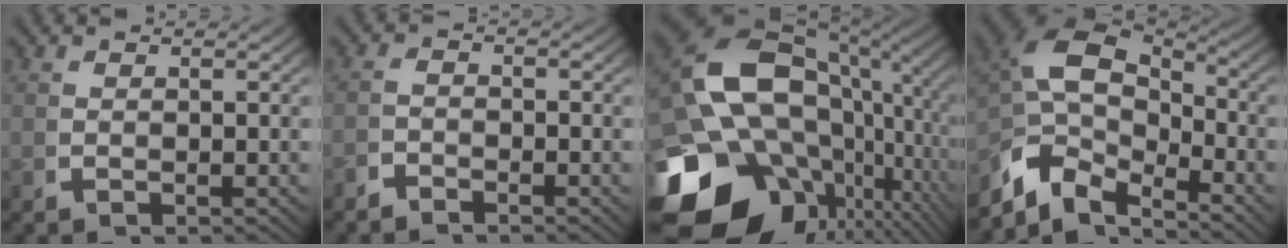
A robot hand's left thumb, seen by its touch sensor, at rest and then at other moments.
{"total": 1.7, "force": [-1.6, 0.6, 0.2], "torque": [0.000, -0.005, -0.034]}
{"total": 25.0, "force": [-3.4, 17.8, 17.2], "torque": [-0.334, -0.084, -0.027]}
{"total": 11.5, "force": [-1.0, 7.8, 8.3], "torque": [-0.178, -0.039, -0.007]}